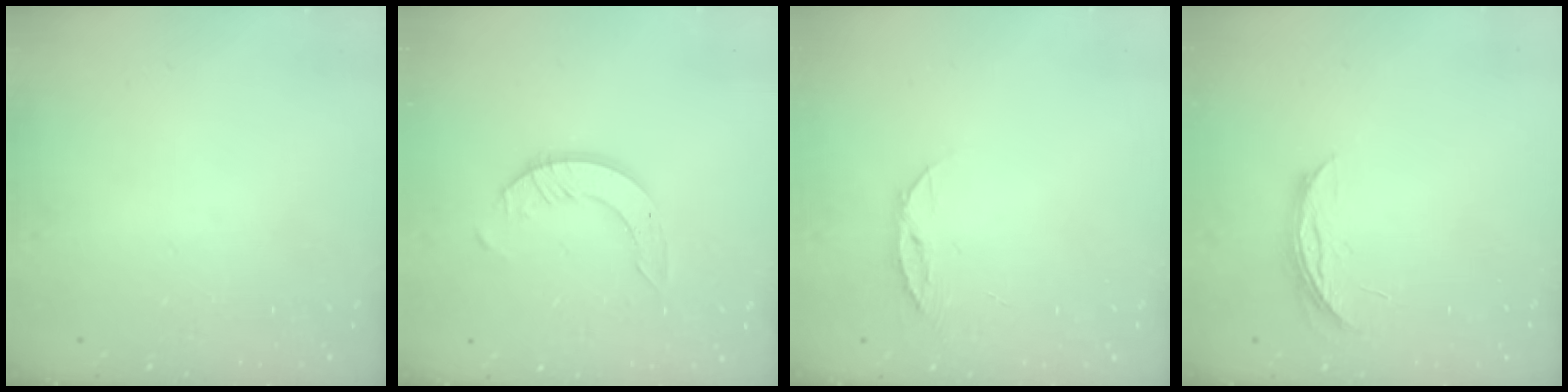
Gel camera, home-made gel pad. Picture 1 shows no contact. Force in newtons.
{"total": 6.1, "press": 6.1, "slide": 0.6}
{"total": 4.4, "press": 4.3, "slide": 0.5}
{"total": 4.2, "press": 4.2, "slide": 0.5}